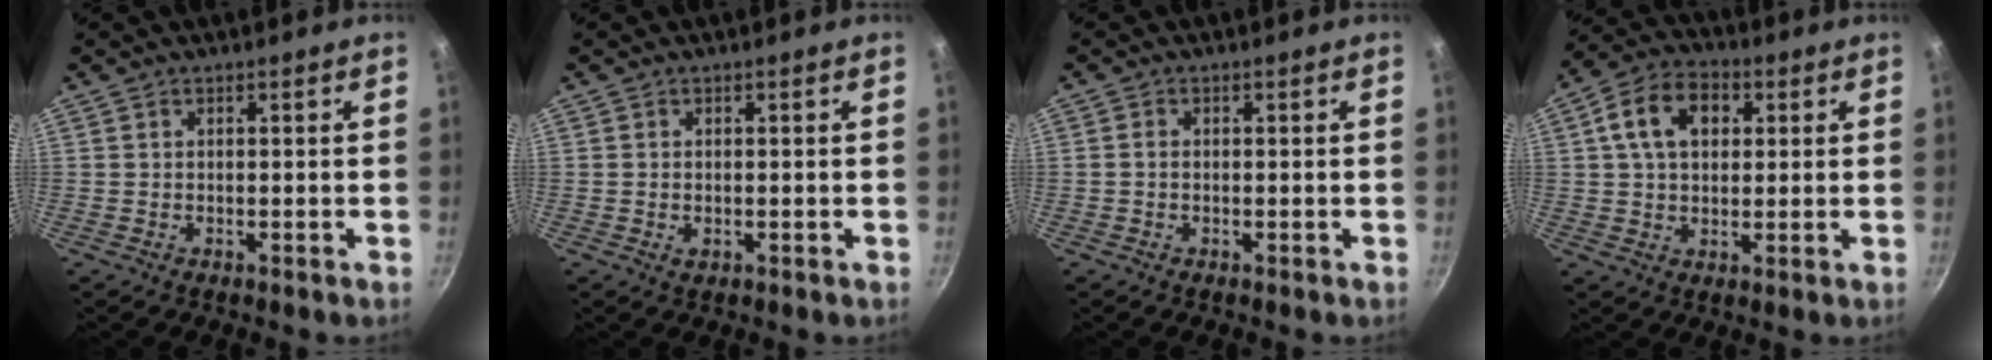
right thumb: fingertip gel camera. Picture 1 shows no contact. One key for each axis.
{"total": 1.2, "fx": -0.2, "fy": 0.8, "fz": 0.9, "tx": -0.015, "ty": -0.001, "tz": -0.002}
{"total": 1.0, "fx": -0.2, "fy": 0.8, "fz": 0.6, "tx": -0.011, "ty": 0.006, "tz": -0.004}
{"total": 11.2, "fx": 3.0, "fy": 7.8, "fz": 7.4, "tx": -0.109, "ty": 0.014, "tz": 0.037}